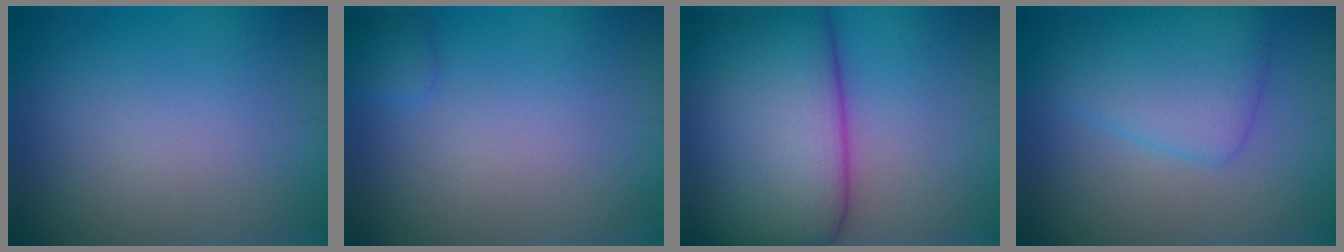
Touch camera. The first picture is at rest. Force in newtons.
{"total": 1.3, "press": 1.3, "slide": 0.1}
{"total": 16.8, "press": 16.8, "slide": 0.9}
{"total": 5.4, "press": 5.4, "slide": 0.1}